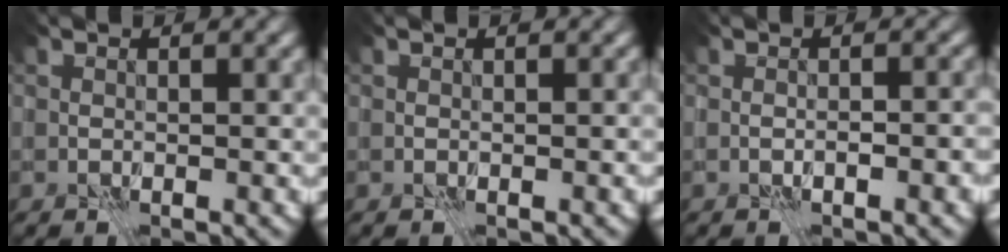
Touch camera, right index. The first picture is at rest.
{"total": 0.0}
{"total": 1.9, "force": [-0.8, 0.5, 1.6], "torque": [-0.027, 0.006, -0.013]}